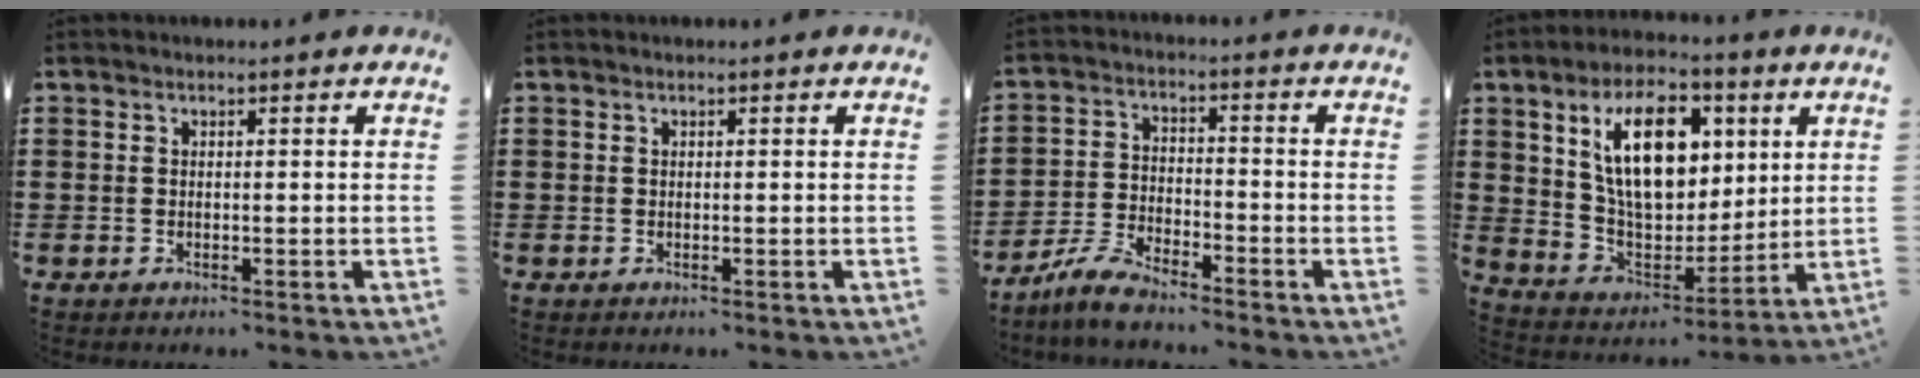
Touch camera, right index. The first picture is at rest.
{"total": 0.0}
{"total": 5.6, "force": [-5.1, 0.9, 2.2], "torque": [-0.056, 0.001, -0.101]}
{"total": 14.5, "force": [5.0, 8.2, 10.9], "torque": [-0.218, 0.013, 0.088]}